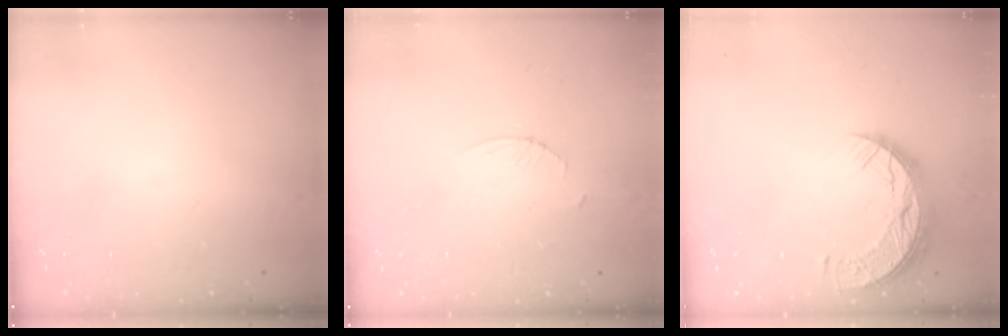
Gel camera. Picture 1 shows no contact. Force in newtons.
{"total": 2.3, "press": 2.3, "slide": 0.3}
{"total": 10.7, "press": 10.7, "slide": 0.8}